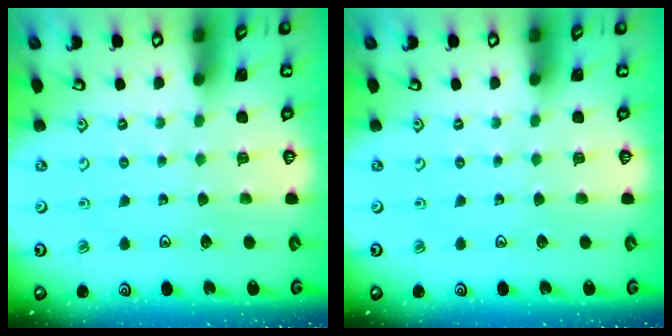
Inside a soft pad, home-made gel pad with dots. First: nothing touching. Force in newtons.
{"total": 0.0}